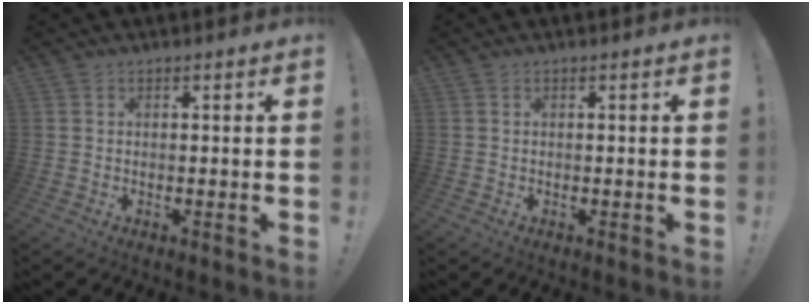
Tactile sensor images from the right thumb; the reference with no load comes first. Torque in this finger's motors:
{"motor_torque": [0.08, 0.24, -0.06, 0.06, 0.06]}